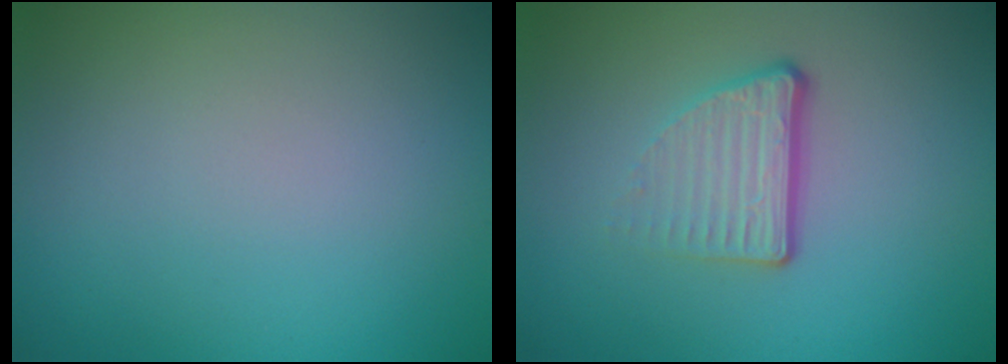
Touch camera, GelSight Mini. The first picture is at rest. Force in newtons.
{"total": 3.4, "press": 2.2, "slide": 2.7}